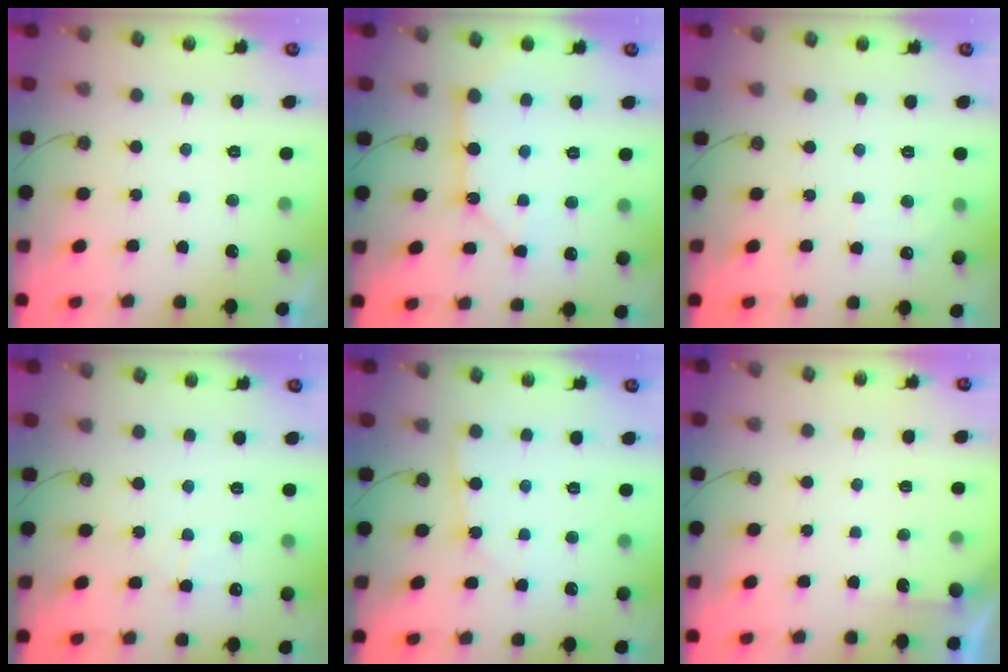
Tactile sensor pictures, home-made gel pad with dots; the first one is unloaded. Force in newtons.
{"total": 10.5, "press": 10.5, "slide": 1.2}
{"total": 3.2, "press": 3.2, "slide": 0.5}
{"total": 3.0, "press": 2.9, "slide": 0.5}
{"total": 1.8, "press": 1.7, "slide": 0.3}
{"total": 1.7, "press": 1.7, "slide": 0.3}